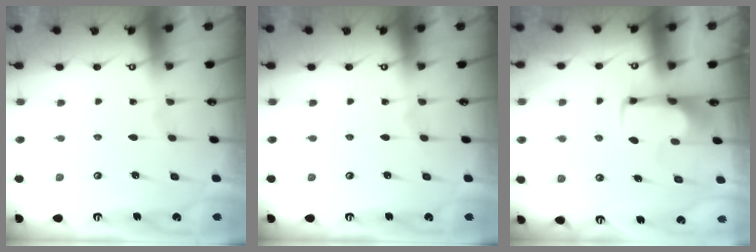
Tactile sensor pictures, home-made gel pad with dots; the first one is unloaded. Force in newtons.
{"total": 0.0}
{"total": 1.9, "press": 1.9, "slide": 0.4}